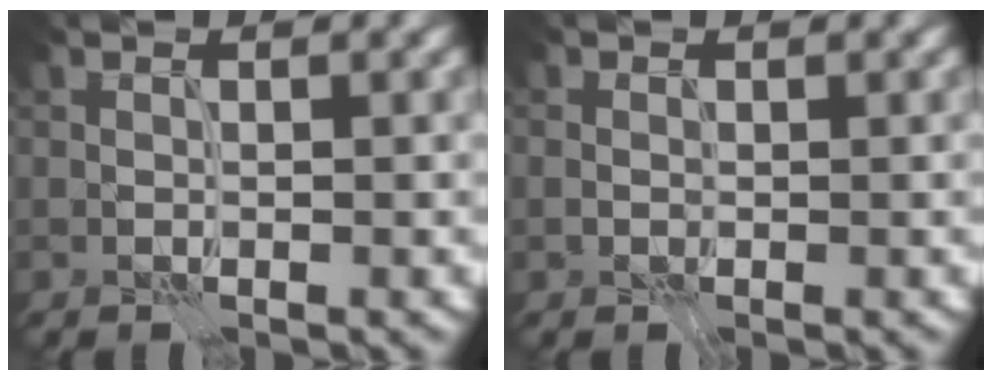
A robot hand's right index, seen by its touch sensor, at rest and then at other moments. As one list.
[{"total": 0.7, "force": [-0.1, 0.6, 0.2], "torque": [-0.003, -0.001, 0.003]}]